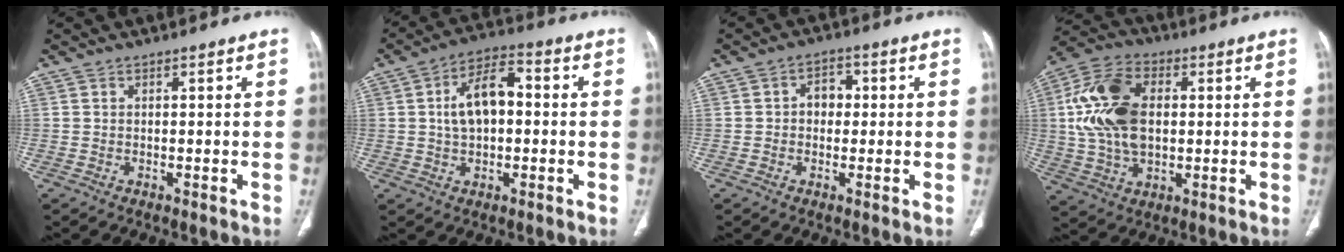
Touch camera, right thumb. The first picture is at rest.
{"total": 10.0, "force": [0.7, 5.8, 8.1], "torque": [-0.133, 0.026, 0.008]}
{"total": 4.0, "force": [0.2, 3.1, 2.5], "torque": [-0.016, 0.013, -0.004]}
{"total": 16.3, "force": [1.9, 10.2, 12.5], "torque": [-0.239, 0.013, 0.035]}